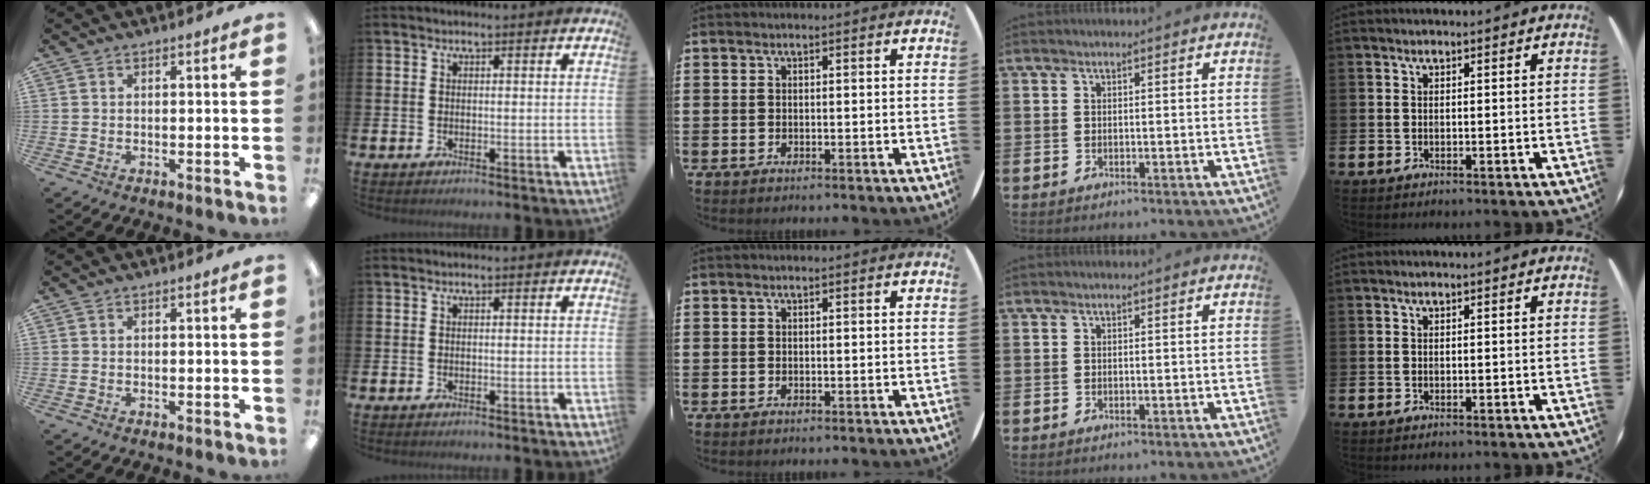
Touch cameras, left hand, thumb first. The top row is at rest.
{}